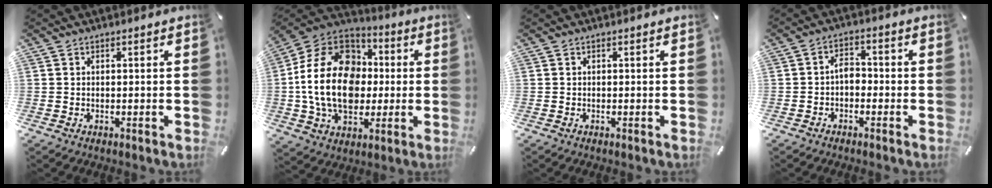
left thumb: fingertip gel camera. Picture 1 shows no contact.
{"total": 21.6, "force": [-1.2, 16.5, 13.9], "torque": [-0.295, 0.015, -0.020]}
{"total": 0.0}
{"total": 3.5, "force": [-1.4, 2.4, 2.1], "torque": [-0.040, 0.018, -0.027]}